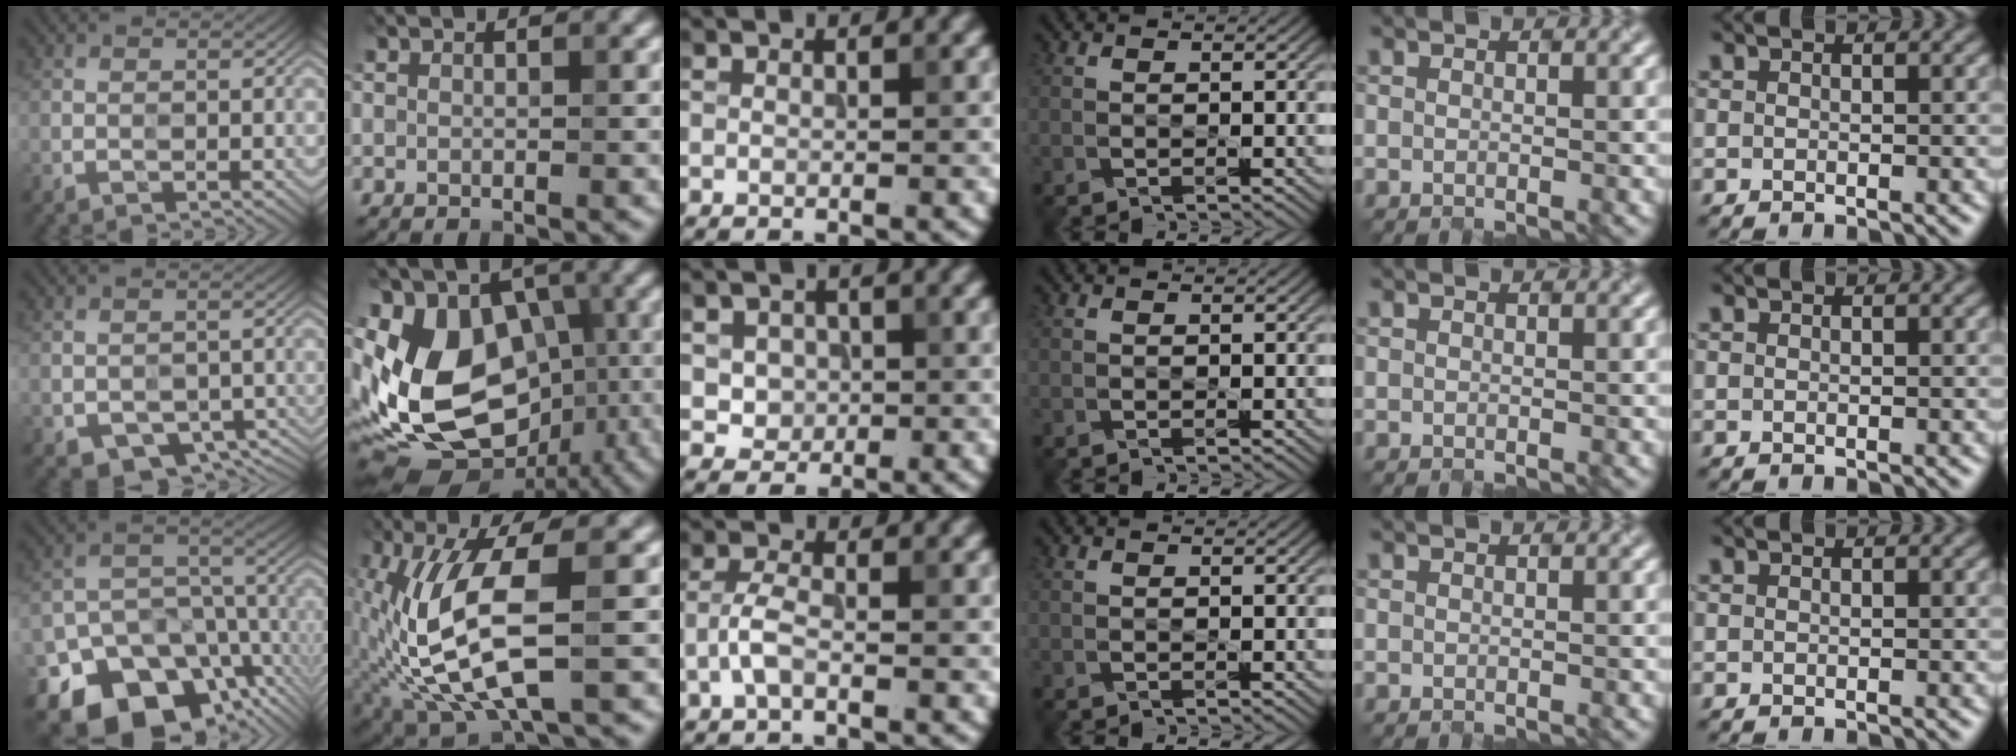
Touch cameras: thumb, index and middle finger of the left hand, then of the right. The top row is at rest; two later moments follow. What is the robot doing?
{"motion": "close", "object": "jewelry box"}